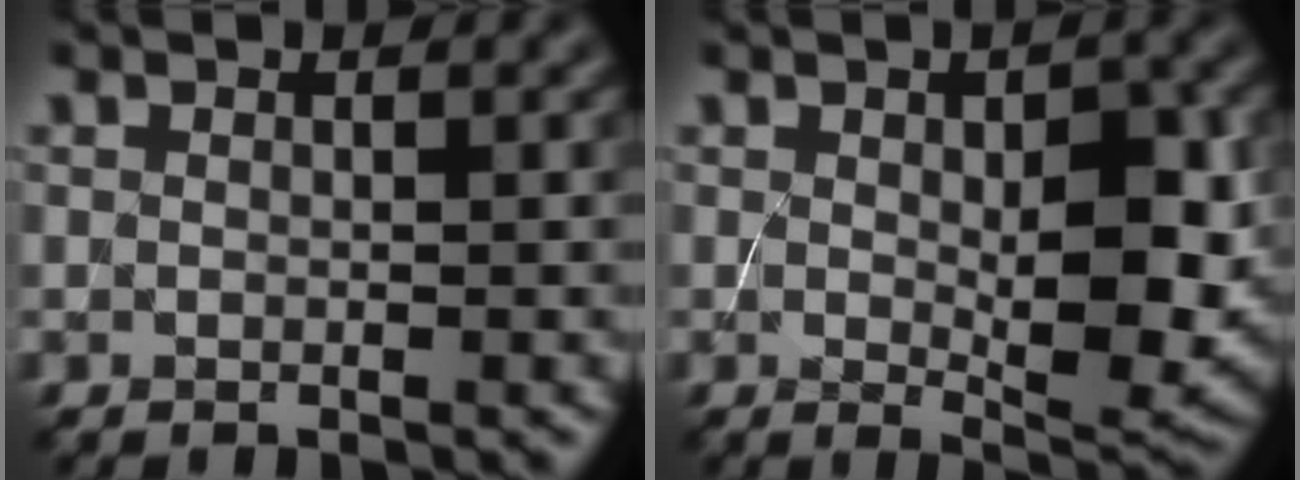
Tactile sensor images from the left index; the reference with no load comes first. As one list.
[{"total": 6.7, "force": [-0.1, 2.7, 6.2], "torque": [-0.092, -0.010, 0.006]}]